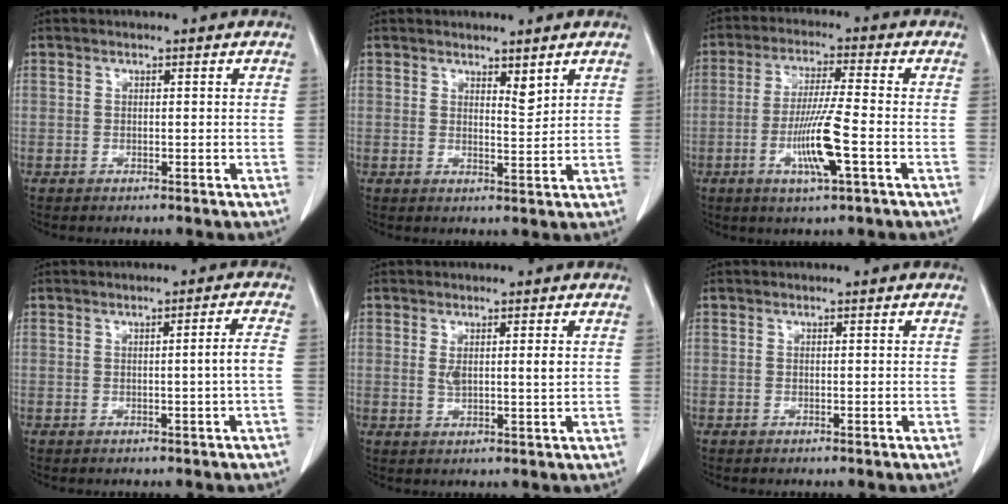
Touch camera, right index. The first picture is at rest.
{"total": 2.2, "force": [1.7, 0.4, 1.3], "torque": [-0.026, -0.013, 0.033]}
{"total": 9.3, "force": [-2.9, -0.1, 8.8], "torque": [-0.168, -0.012, -0.057]}
{"total": 2.5, "force": [-0.5, -0.7, 2.3], "torque": [-0.036, -0.001, -0.006]}
{"total": 3.2, "force": [0.8, 0.5, 3.1], "torque": [-0.053, -0.003, 0.017]}
{"total": 0.0}